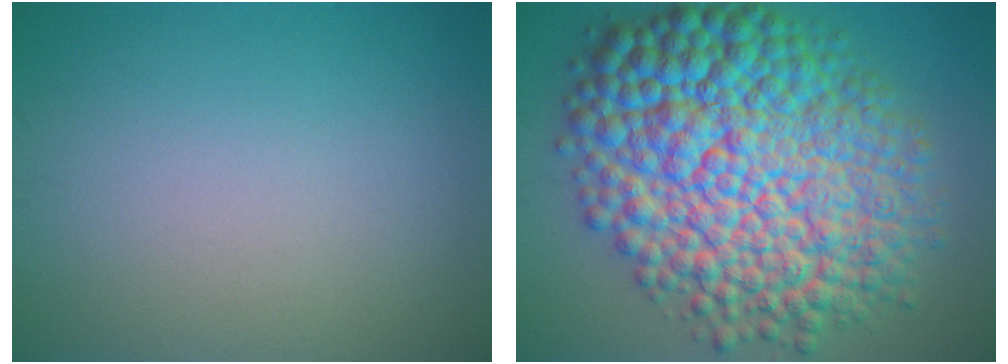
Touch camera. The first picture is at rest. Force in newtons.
{"total": 16.5, "press": 16.5, "slide": 0.1}